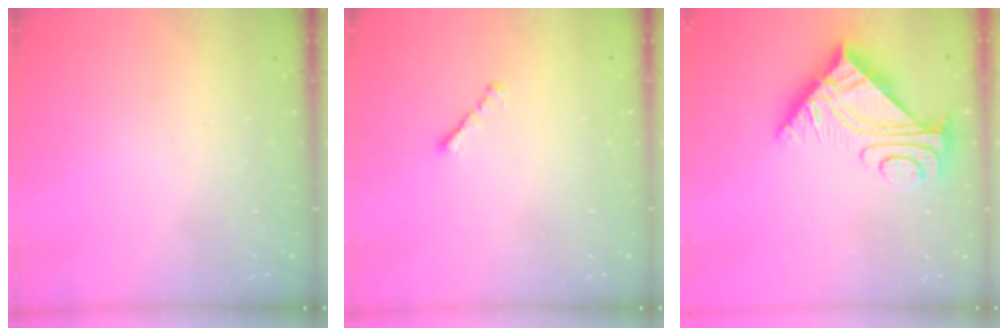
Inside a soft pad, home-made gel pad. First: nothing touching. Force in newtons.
{"total": 1.8, "press": 1.7, "slide": 0.6}
{"total": 7.9, "press": 7.8, "slide": 0.8}